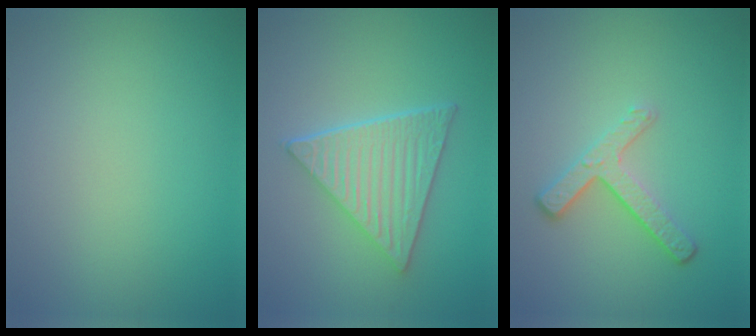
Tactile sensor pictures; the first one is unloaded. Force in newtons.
{"total": 5.9, "press": 4.4, "slide": 3.8}
{"total": 3.2, "press": 2.4, "slide": 2.0}